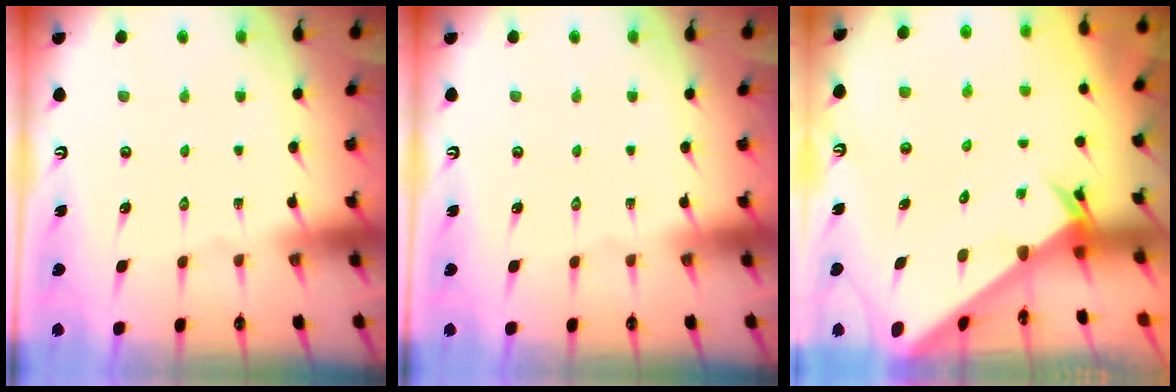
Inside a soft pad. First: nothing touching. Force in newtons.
{"total": 0.0}
{"total": 2.7, "press": 2.7, "slide": 0.1}